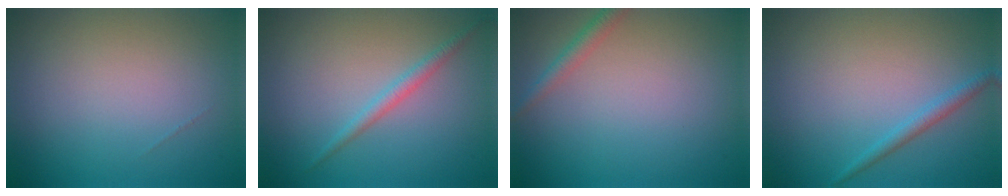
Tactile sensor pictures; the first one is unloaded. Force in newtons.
{"total": 1.5, "press": 1.5, "slide": 0.1}
{"total": 1.5, "press": 1.5, "slide": 0.0}
{"total": 1.5, "press": 1.5, "slide": 0.1}